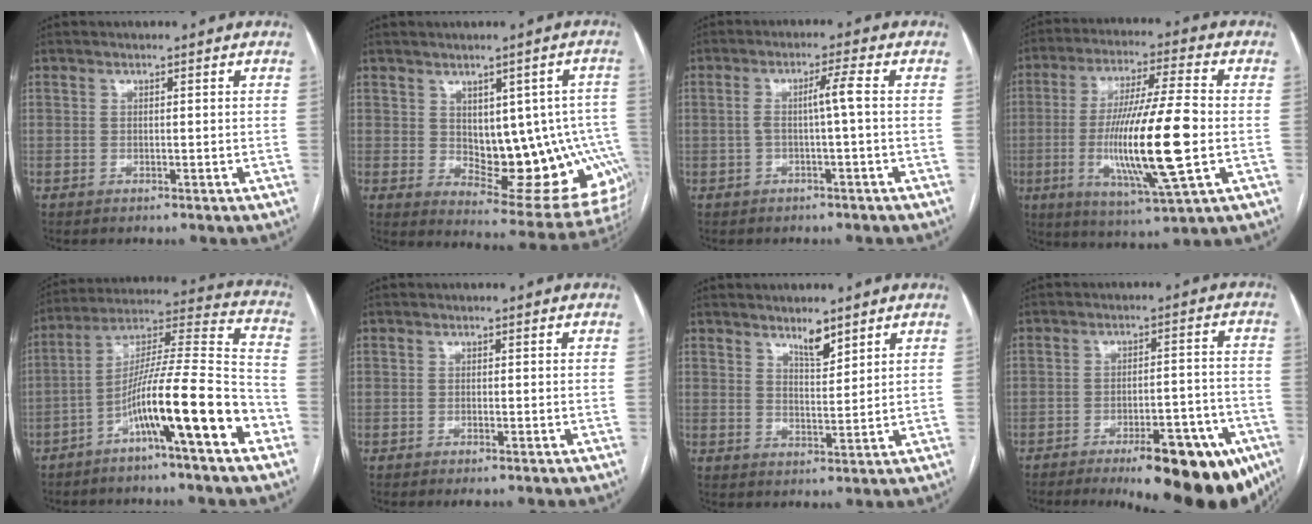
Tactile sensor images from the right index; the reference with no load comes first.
{"total": 16.6, "force": [-0.8, 7.5, 14.8], "torque": [-0.136, 0.012, 0.017]}
{"total": 3.4, "force": [-0.3, -0.6, 3.4], "torque": [-0.061, 0.015, 0.000]}
{"total": 17.5, "force": [-2.7, 0.9, 17.3], "torque": [-0.332, -0.015, -0.045]}
{"total": 16.8, "force": [-7.7, 0.5, 14.9], "torque": [-0.253, 0.007, -0.131]}
{"total": 1.0, "force": [-0.8, 0.0, 0.6], "torque": [-0.011, -0.004, -0.009]}
{"total": 3.6, "force": [2.9, 0.8, 1.9], "torque": [-0.036, -0.007, 0.053]}
{"total": 19.0, "force": [-12.4, 5.4, 13.4], "torque": [-0.098, 0.021, -0.163]}